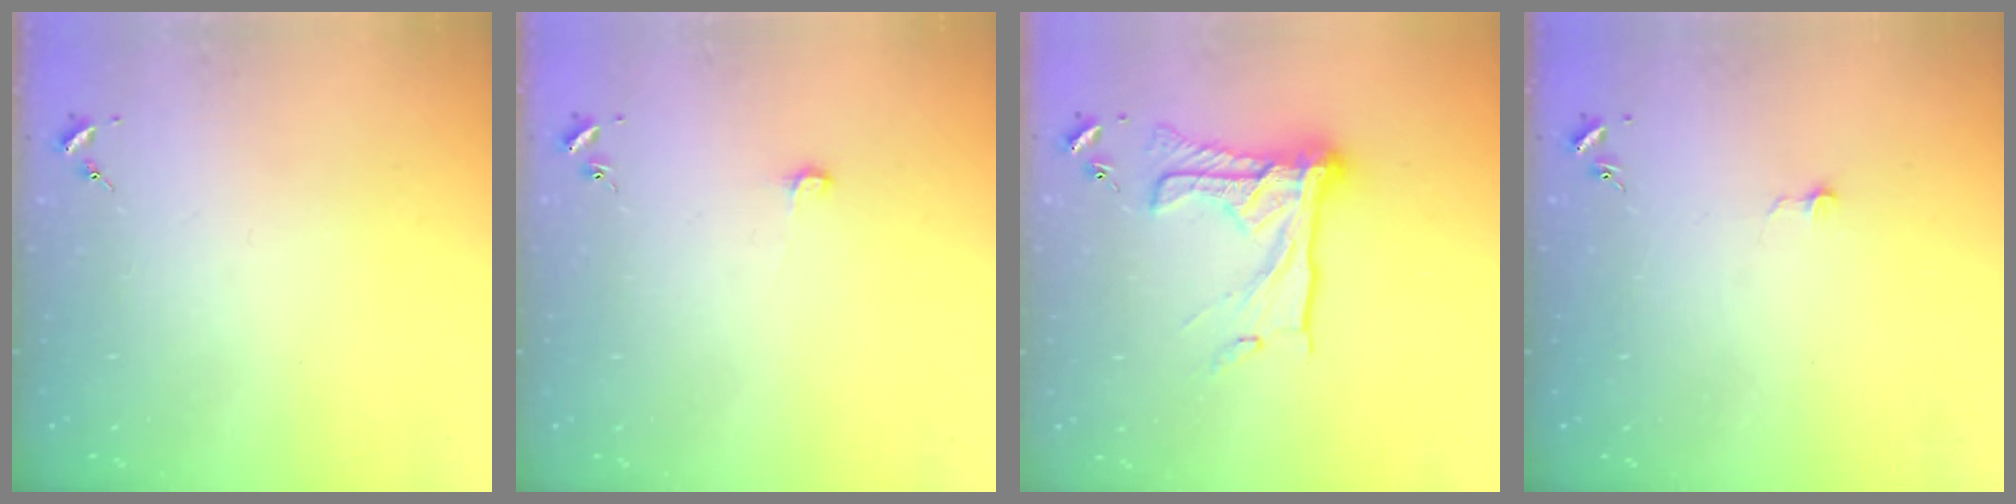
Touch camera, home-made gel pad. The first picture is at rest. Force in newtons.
{"total": 4.3, "press": 4.3, "slide": 0.4}
{"total": 19.5, "press": 19.5, "slide": 1.2}
{"total": 3.1, "press": 3.1, "slide": 0.3}